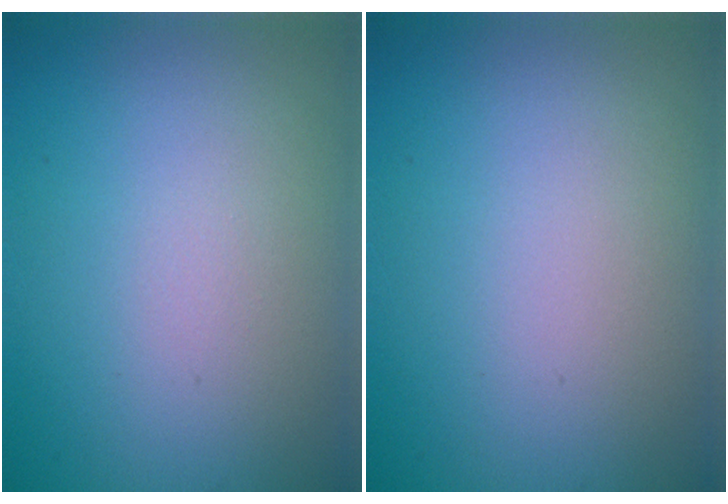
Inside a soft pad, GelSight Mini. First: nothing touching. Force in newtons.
{"total": 0.0}